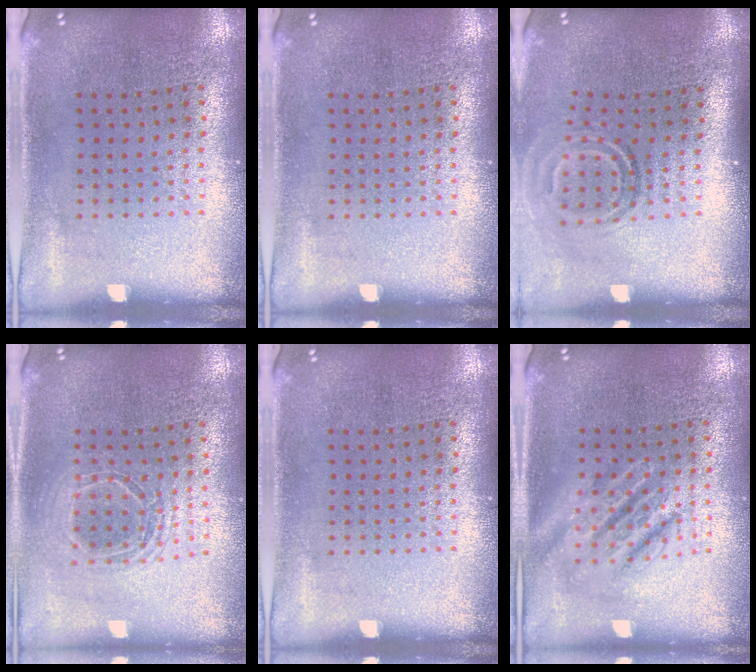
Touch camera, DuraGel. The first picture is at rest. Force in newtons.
{"total": 0.0}
{"total": 1.9, "press": 1.1, "slide": 1.5}
{"total": 1.7, "press": 1.4, "slide": 0.9}
{"total": 0.0}
{"total": 2.5, "press": 2.5, "slide": 0.3}